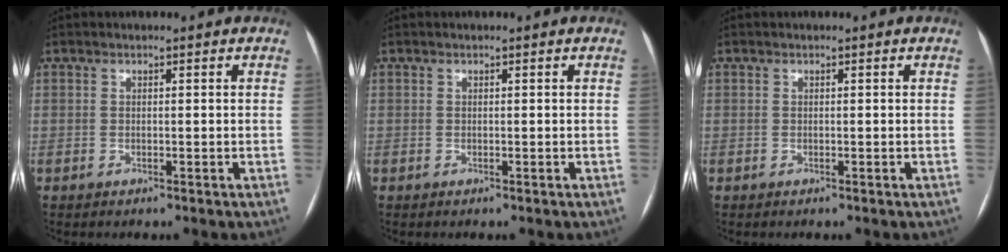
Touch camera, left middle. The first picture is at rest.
{"total": 0.0}
{"total": 0.0}